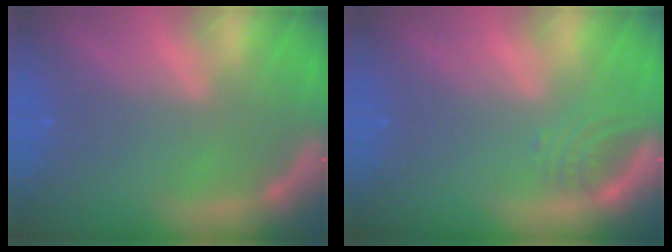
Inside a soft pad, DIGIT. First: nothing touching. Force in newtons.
{"total": 2.0}